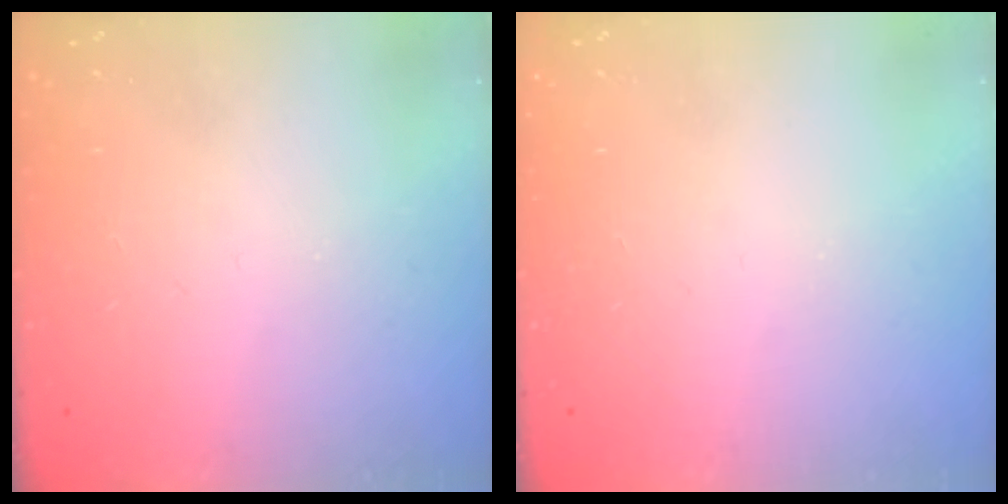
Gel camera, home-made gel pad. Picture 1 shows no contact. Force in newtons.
{"total": 0.0}